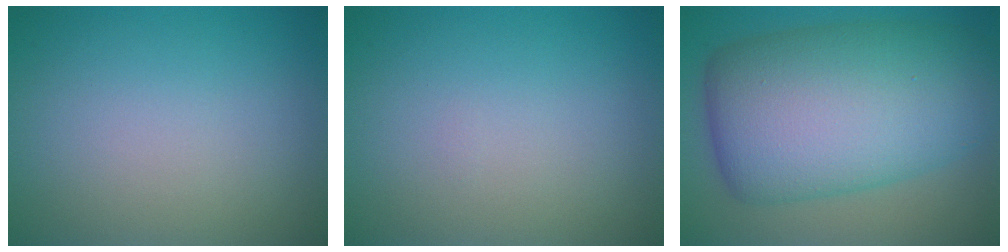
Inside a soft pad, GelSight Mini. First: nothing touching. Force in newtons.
{"total": 0.0}
{"total": 13.3, "press": 13.3, "slide": 0.1}